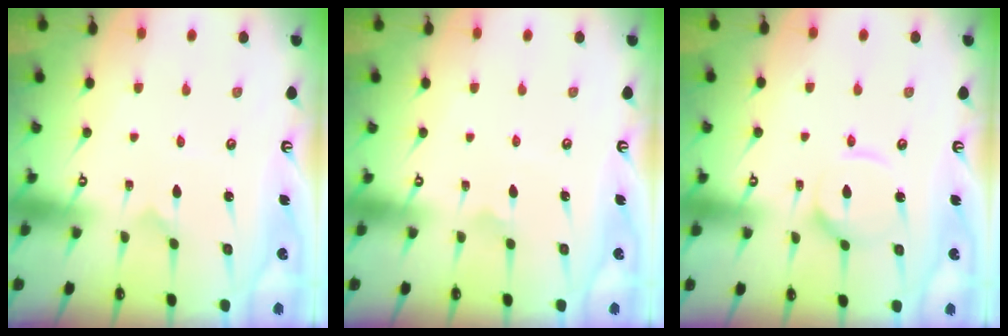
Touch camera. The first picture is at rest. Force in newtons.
{"total": 1.9, "press": 1.9, "slide": 0.1}
{"total": 8.8, "press": 8.7, "slide": 0.7}